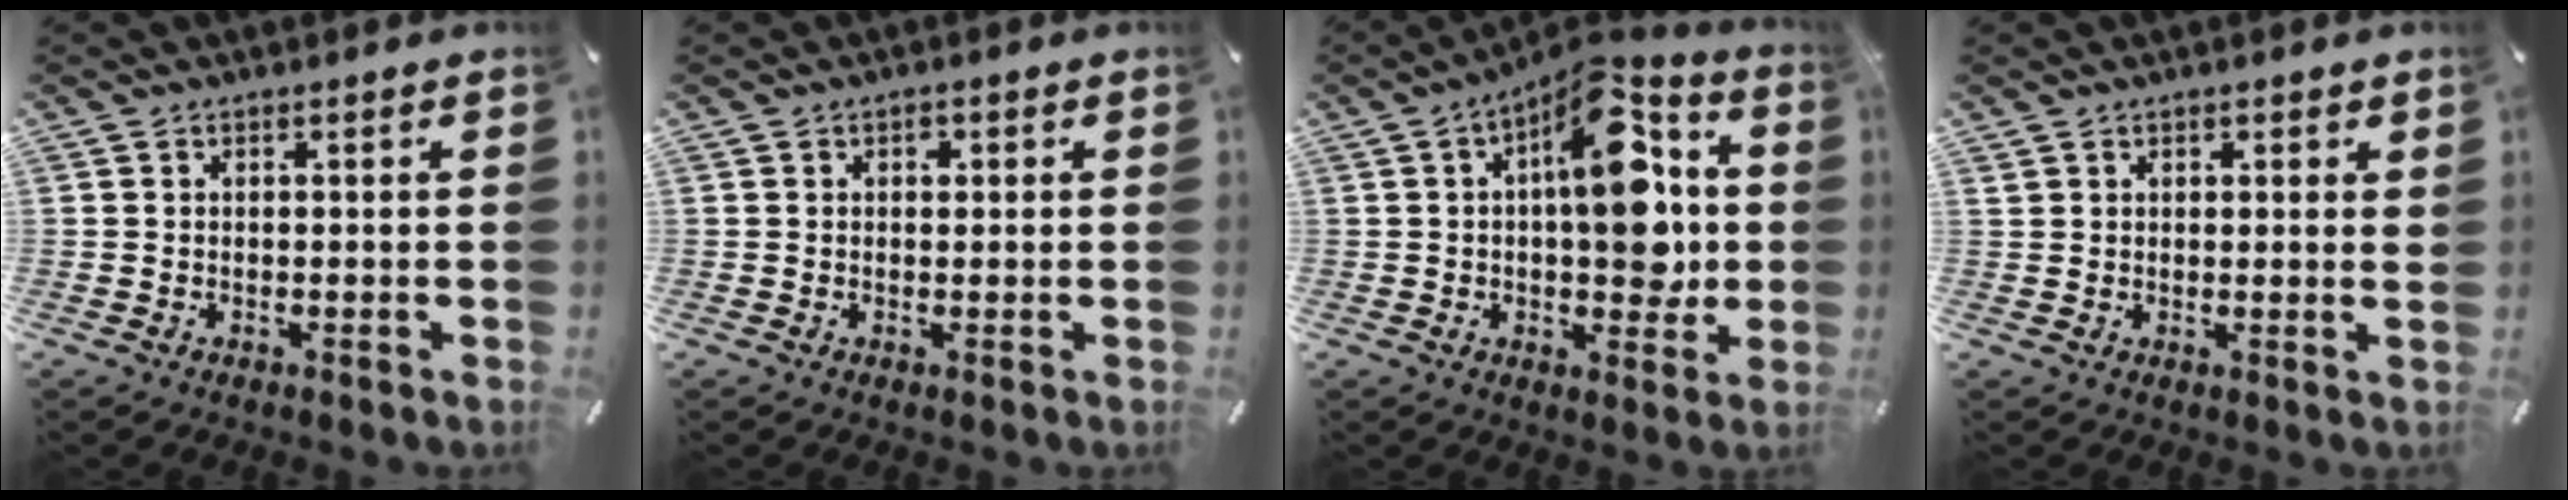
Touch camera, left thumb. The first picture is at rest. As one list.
[{"total": 1.2, "force": [0.3, 1.0, 0.6], "torque": [-0.006, 0.002, 0.002]}, {"total": 16.8, "force": [3.2, 8.7, 13.9], "torque": [-0.176, -0.021, 0.056]}, {"total": 1.6, "force": [1.2, 0.9, 0.6], "torque": [-0.013, 0.000, 0.023]}]